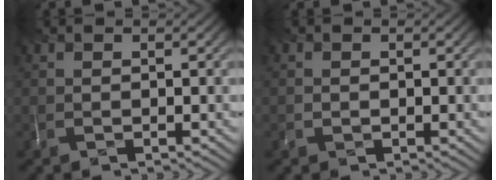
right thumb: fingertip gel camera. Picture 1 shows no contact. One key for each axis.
{"total": 1.0, "fx": -0.3, "fy": 0.7, "fz": -0.7, "tx": 0.014, "ty": -0.005, "tz": 0.001}